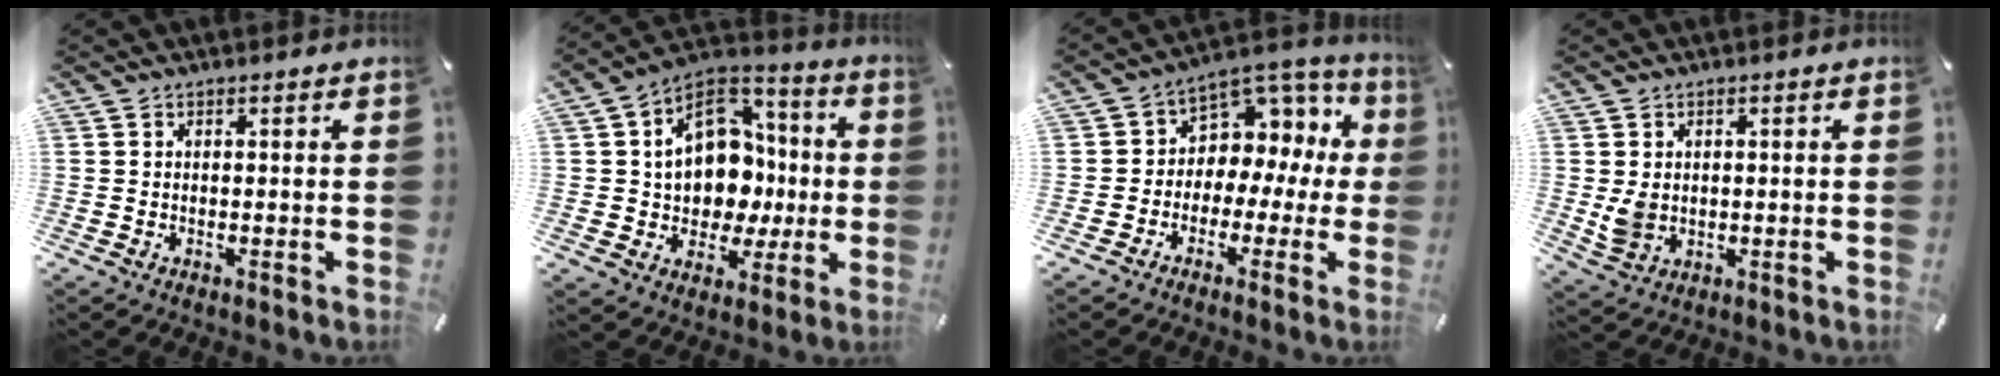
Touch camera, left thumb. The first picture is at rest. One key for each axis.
{"total": 15.7, "fx": 1.1, "fy": 13.1, "fz": 8.6, "tx": -0.140, "ty": -0.003, "tz": 0.031}
{"total": 8.1, "fx": 1.3, "fy": 7.4, "fz": 3.1, "tx": -0.053, "ty": -0.023, "tz": 0.028}
{"total": 4.7, "fx": 0.3, "fy": 3.9, "fz": 2.6, "tx": -0.045, "ty": -0.006, "tz": 0.003}